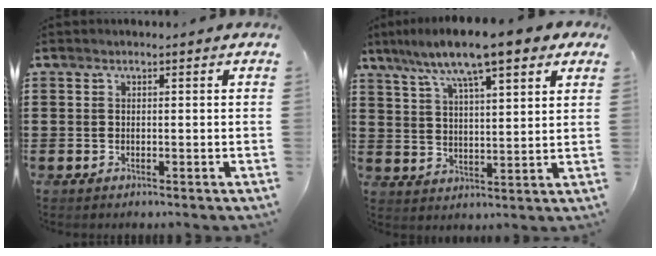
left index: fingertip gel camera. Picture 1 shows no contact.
{"total": 10.7, "force": [8.0, 1.6, 6.9], "torque": [-0.151, -0.017, 0.135]}